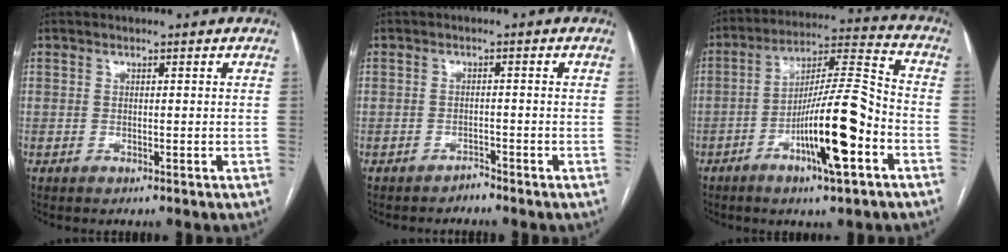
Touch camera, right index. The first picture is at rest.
{"total": 1.2, "force": [-1.2, 0.1, -0.3], "torque": [0.010, -0.002, -0.020]}
{"total": 14.7, "force": [-5.8, 1.1, 13.5], "torque": [-0.239, 0.002, -0.097]}